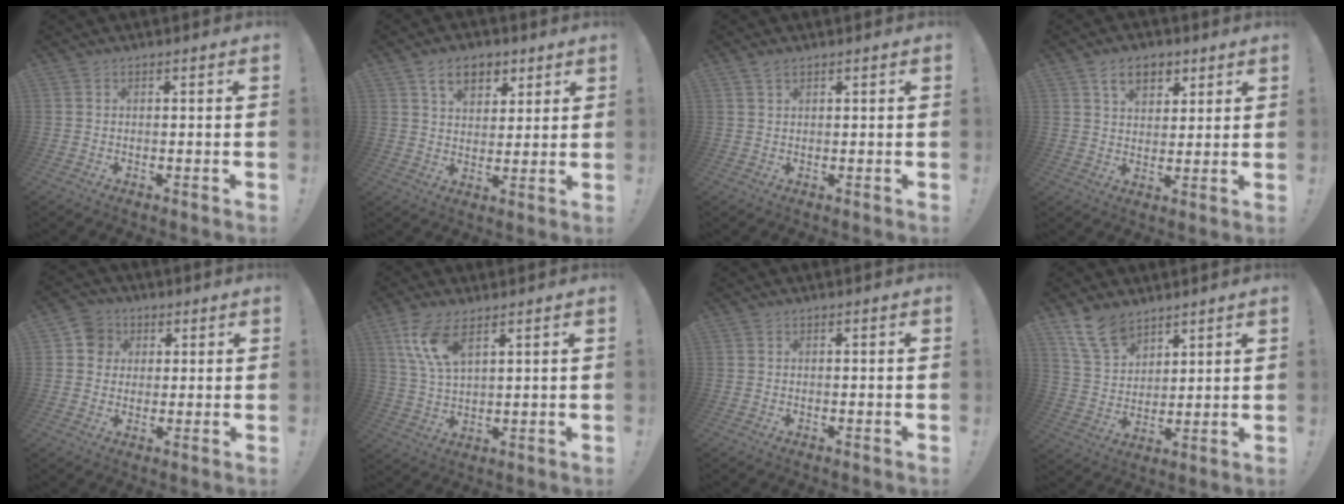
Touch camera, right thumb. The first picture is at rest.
{"total": 9.0, "force": [5.0, 5.9, 4.6], "torque": [-0.071, -0.012, 0.095]}
{"total": 1.9, "force": [1.4, 0.7, 1.0], "torque": [-0.019, -0.002, 0.025]}
{"total": 8.3, "force": [4.4, 5.5, 4.3], "torque": [-0.070, -0.005, 0.084]}
{"total": 7.4, "force": [2.0, 6.8, 2.1], "torque": [-0.036, 0.001, 0.042]}
{"total": 10.2, "force": [5.8, 3.9, 7.4], "torque": [-0.161, -0.019, 0.107]}
{"total": 0.0}
{"total": 11.6, "force": [8.5, 6.5, 4.3], "torque": [-0.087, -0.049, 0.168]}